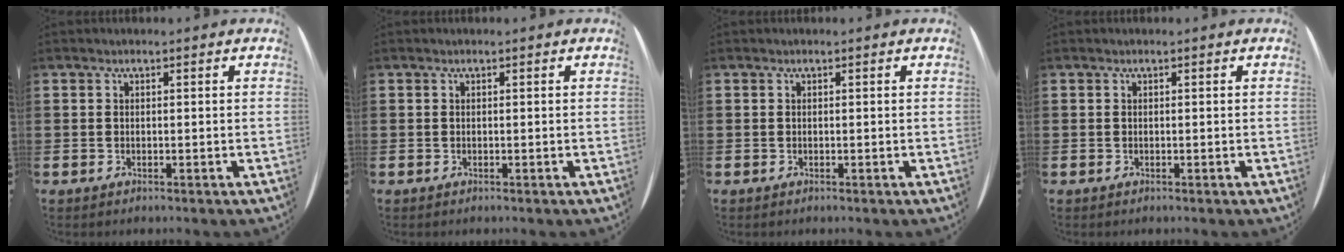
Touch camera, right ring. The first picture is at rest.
{"total": 0.0}
{"total": 0.0}
{"total": 0.0}